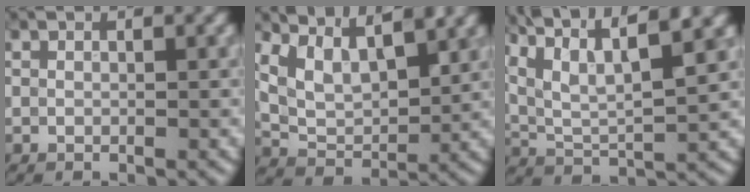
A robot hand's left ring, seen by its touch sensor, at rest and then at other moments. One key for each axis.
{"total": 5.0, "fx": 3.2, "fy": 2.1, "fz": 3.2, "tx": -0.077, "ty": -0.001, "tz": 0.057}
{"total": 10.2, "fx": 6.8, "fy": 2.8, "fz": 7.1, "tx": -0.146, "ty": 0.029, "tz": 0.088}